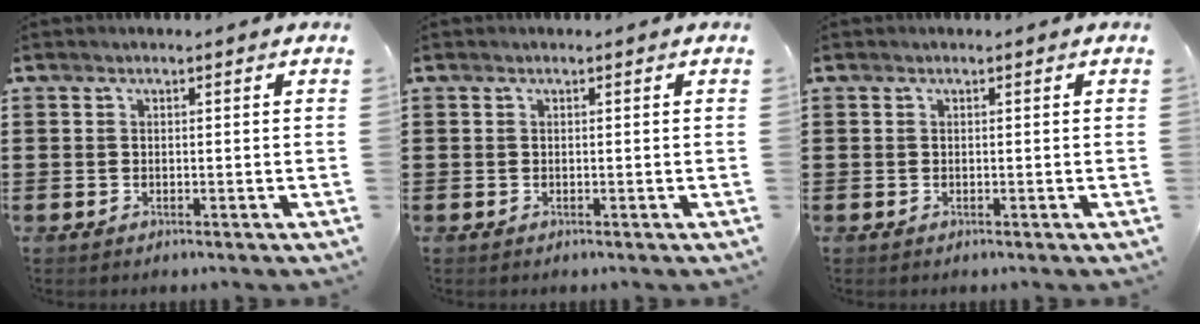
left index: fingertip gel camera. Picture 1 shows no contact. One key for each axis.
{"total": 0.0}
{"total": 0.0}